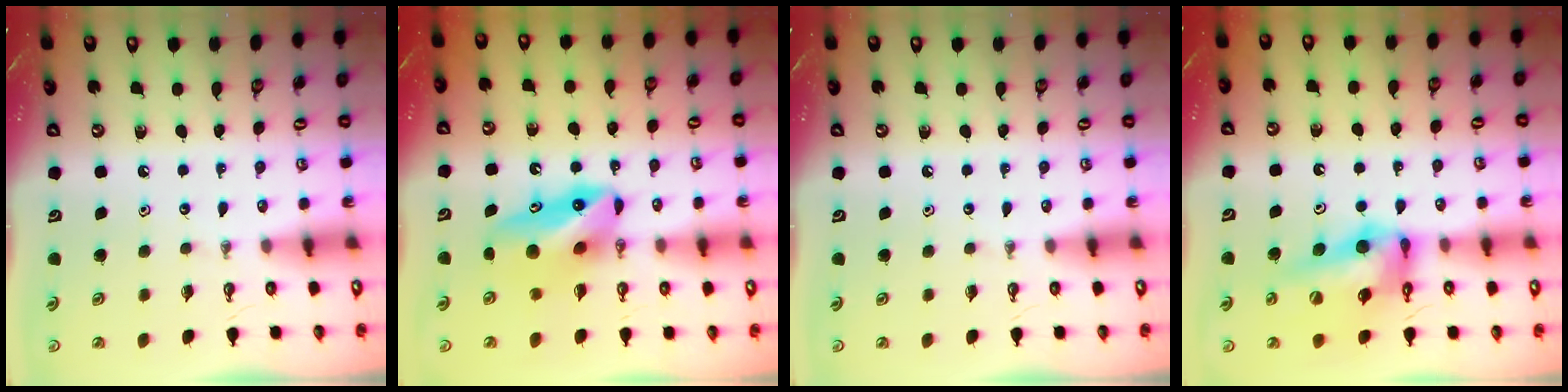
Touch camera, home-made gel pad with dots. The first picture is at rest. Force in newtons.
{"total": 11.2, "press": 8.9, "slide": 6.8}
{"total": 0.0}
{"total": 13.6, "press": 12.8, "slide": 4.6}